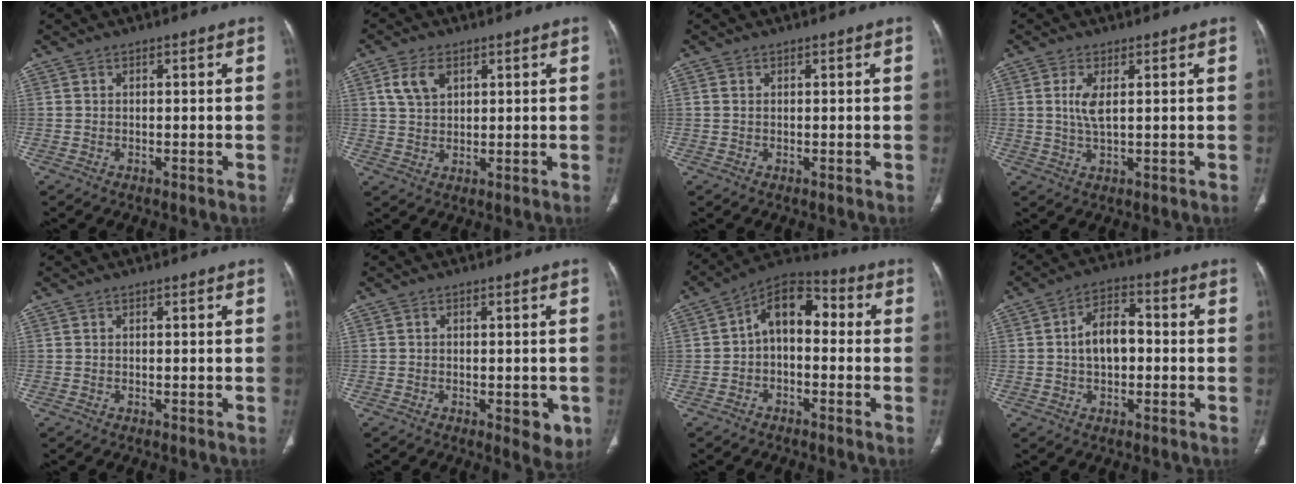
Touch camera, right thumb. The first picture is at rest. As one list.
[{"total": 5.5, "force": [2.4, 3.4, 3.5], "torque": [-0.061, -0.005, 0.050]}, {"total": 0.7, "force": [0.2, 0.5, 0.4], "torque": [-0.011, 0.002, 0.004]}, {"total": 3.9, "force": [0.9, 1.3, 3.6], "torque": [-0.086, -0.007, 0.022]}, {"total": 0.0}, {"total": 4.6, "force": [-1.5, 2.2, 3.7], "torque": [-0.025, -0.004, -0.015]}, {"total": 9.8, "force": [-0.1, 6.3, 7.6], "torque": [-0.090, 0.040, -0.021]}, {"total": 7.7, "force": [-0.2, 4.7, 6.0], "torque": [-0.089, 0.025, -0.012]}]